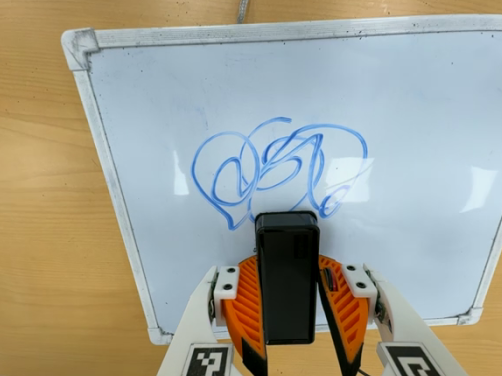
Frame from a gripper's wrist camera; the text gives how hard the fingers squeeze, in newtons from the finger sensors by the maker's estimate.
{"total": 5.9, "left": 5.0, "right": 6.8}